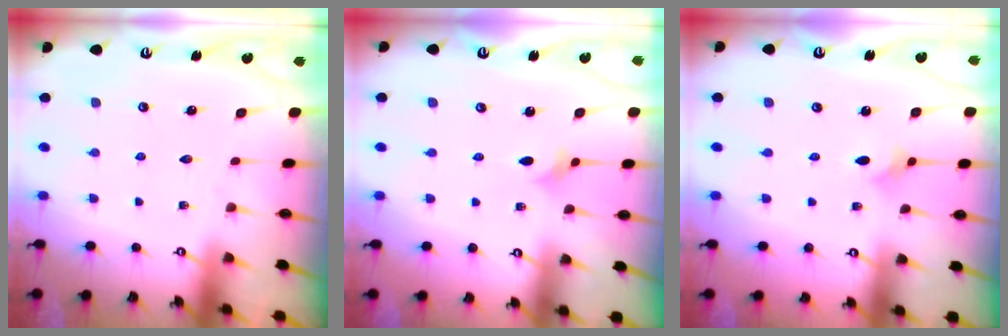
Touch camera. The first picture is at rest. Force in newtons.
{"total": 2.9, "press": 2.9, "slide": 0.5}
{"total": 3.4, "press": 3.3, "slide": 0.9}